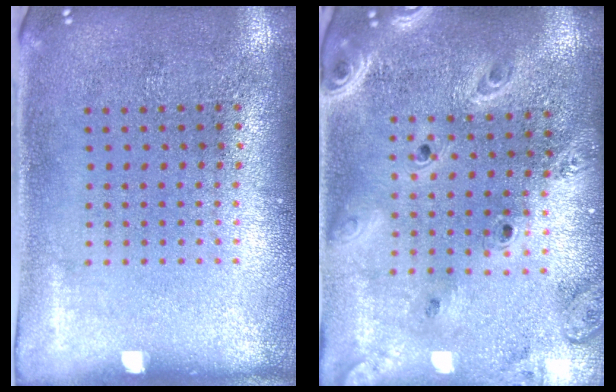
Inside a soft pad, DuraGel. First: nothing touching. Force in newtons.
{"total": 2.8, "press": 2.3, "slide": 1.5}